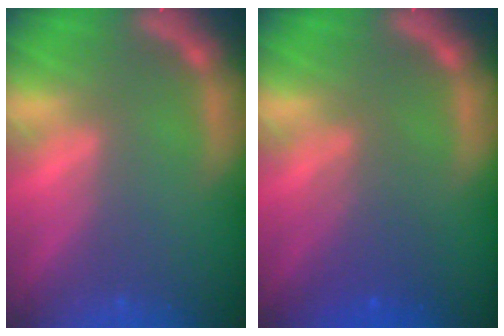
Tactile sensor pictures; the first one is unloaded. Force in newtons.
{"total": 3.6}